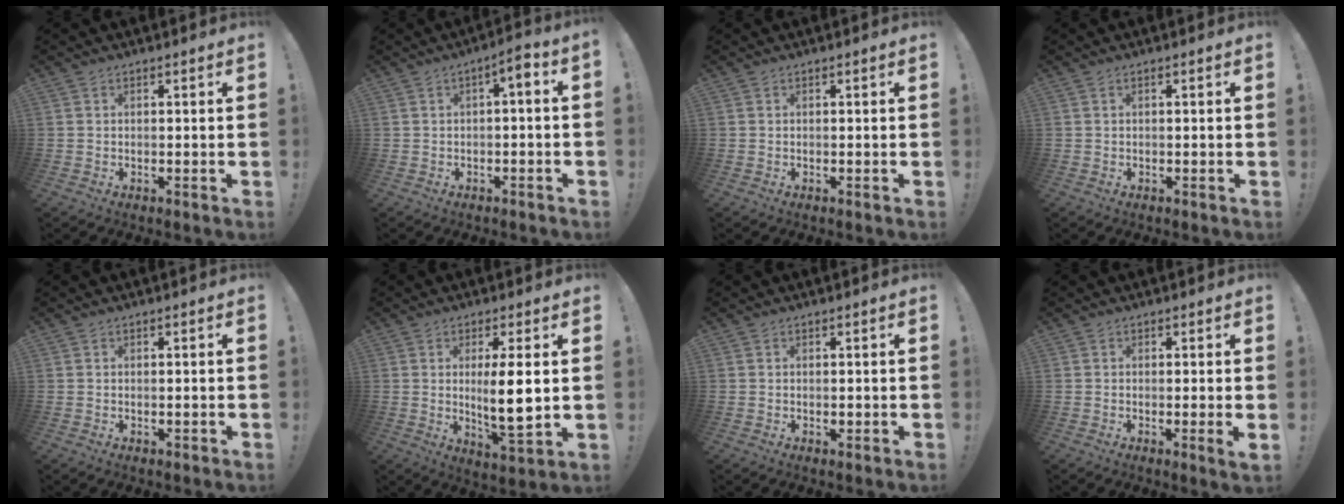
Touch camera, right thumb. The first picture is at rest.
{"total": 3.9, "force": [-0.9, 0.5, 3.7], "torque": [-0.057, 0.002, -0.020]}
{"total": 0.0}
{"total": 0.5, "force": [-0.2, -0.2, 0.4], "torque": [-0.008, -0.002, -0.004]}
{"total": 0.0}
{"total": 10.2, "force": [1.2, 1.6, 10.1], "torque": [-0.184, -0.017, 0.013]}
{"total": 0.6, "force": [-0.2, 0.5, 0.3], "torque": [-0.004, 0.002, -0.003]}
{"total": 2.8, "force": [-0.1, -0.3, 2.7], "torque": [-0.038, -0.011, -0.003]}